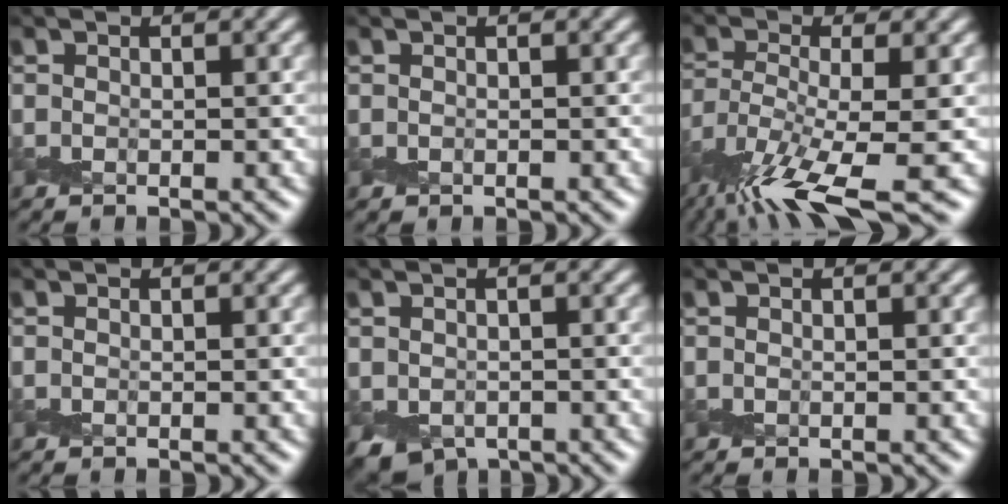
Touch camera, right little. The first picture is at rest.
{"total": 0.0}
{"total": 9.4, "force": [-6.2, 1.6, 6.8], "torque": [-0.128, -0.015, -0.122]}
{"total": 0.0}
{"total": 1.8, "force": [-0.3, 1.5, 0.9], "torque": [-0.017, -0.004, -0.008]}
{"total": 0.0}